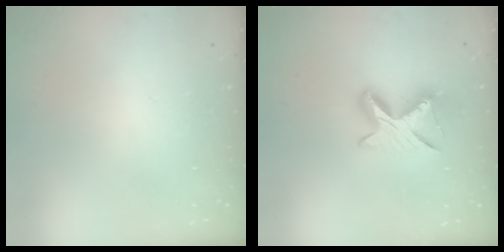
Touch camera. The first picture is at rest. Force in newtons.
{"total": 8.9, "press": 8.8, "slide": 1.0}